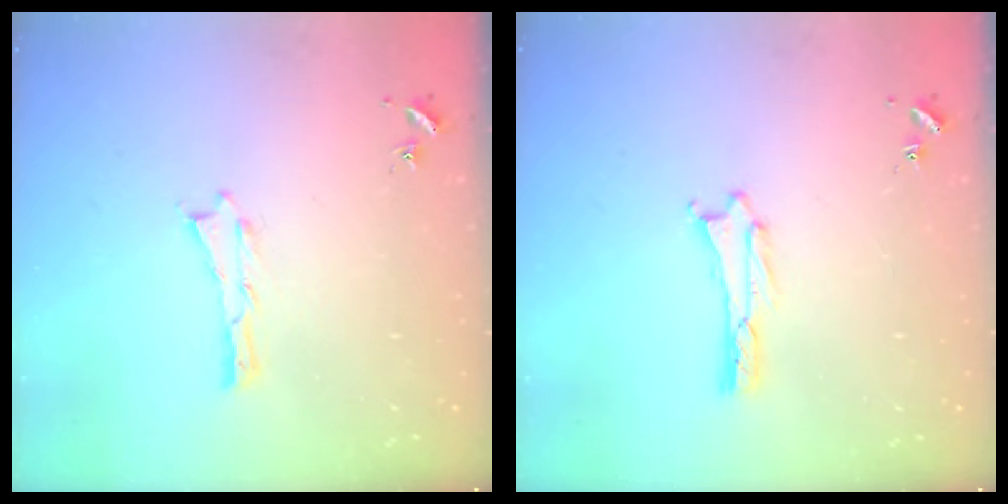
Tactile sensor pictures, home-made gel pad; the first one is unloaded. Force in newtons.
{"total": 1.1, "press": 1.1, "slide": 0.1}